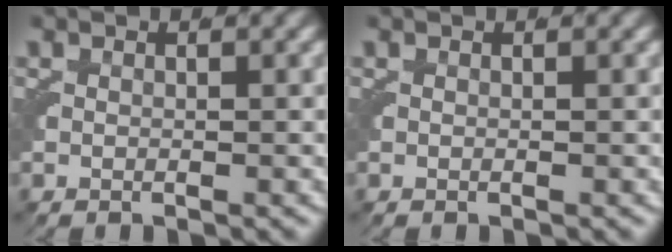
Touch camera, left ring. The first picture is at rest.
{"total": 0.0}